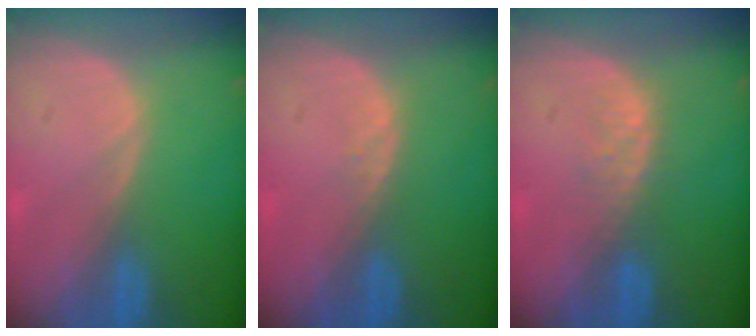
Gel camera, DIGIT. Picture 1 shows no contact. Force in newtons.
{"total": 0.7, "press": 0.6, "slide": 0.2}
{"total": 2.8, "press": 2.8, "slide": 0.3}